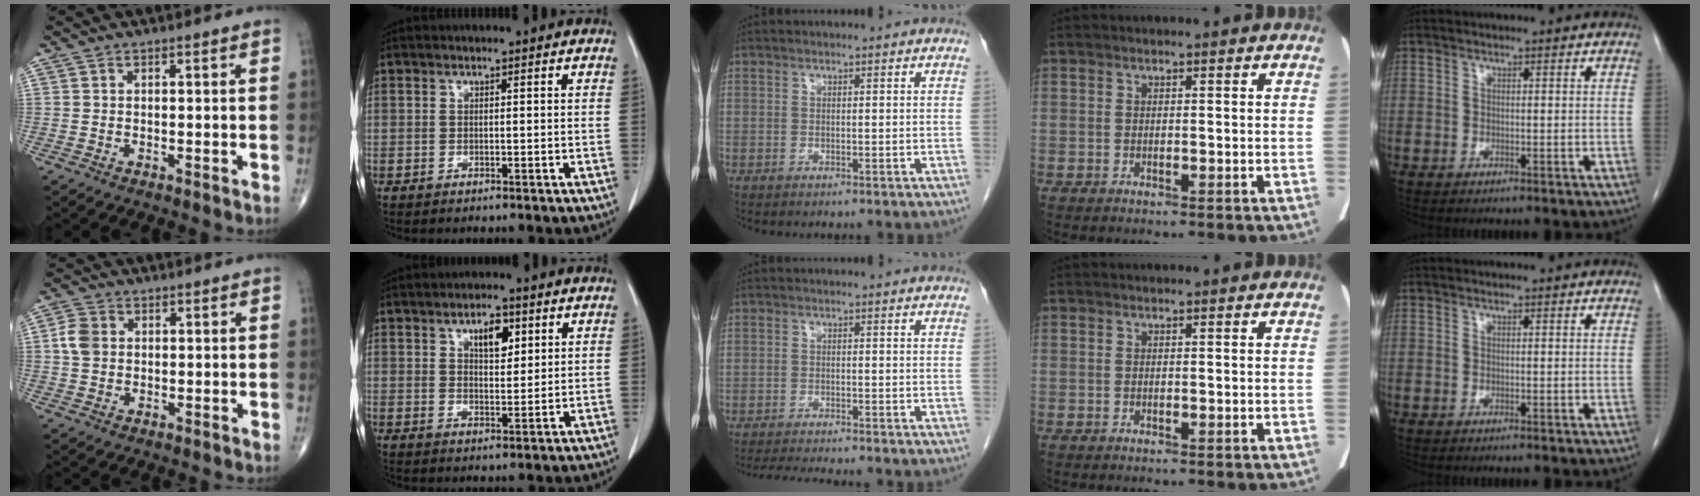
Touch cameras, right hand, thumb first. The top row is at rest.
{"thumb": {"total": 4.2, "force": [0.5, 3.3, 2.4], "torque": [-0.046, 0.006, 0.005]}, "index": {"total": 5.0, "force": [2.4, 2.1, 3.8], "torque": [-0.062, -0.001, 0.041]}, "middle": {"total": 5.7, "force": [-5.2, 0.1, 2.1], "torque": [-0.033, -0.016, -0.083]}}